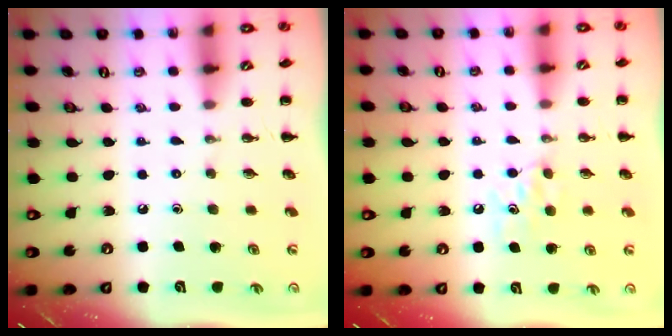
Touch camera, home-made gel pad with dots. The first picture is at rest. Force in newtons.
{"total": 6.0, "press": 5.8, "slide": 1.5}